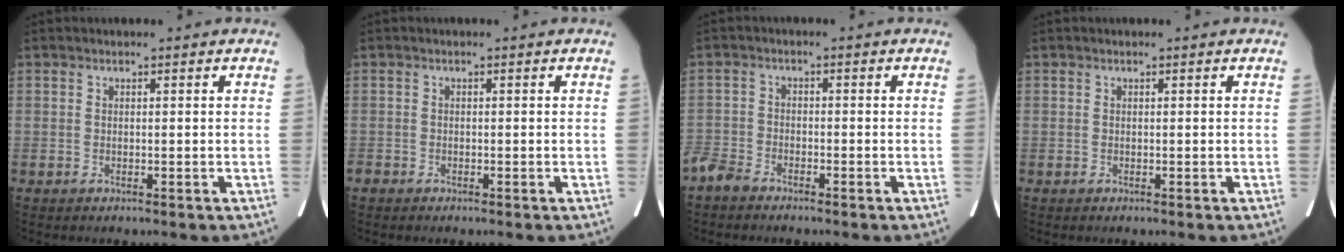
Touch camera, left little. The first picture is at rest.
{"total": 0.8, "force": [-0.7, 0.4, 0.2], "torque": [-0.009, 0.000, -0.013]}
{"total": 3.4, "force": [-3.2, 1.1, 0.8], "torque": [-0.016, -0.004, -0.063]}
{"total": 0.0}